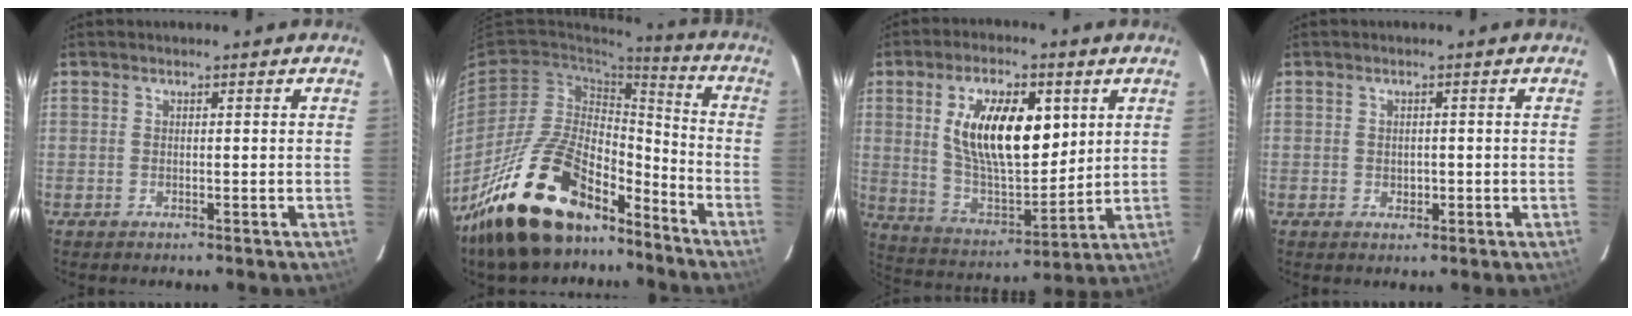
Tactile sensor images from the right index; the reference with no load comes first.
{"total": 24.1, "force": [-17.1, 10.7, 13.2], "torque": [-0.254, 0.012, -0.280]}
{"total": 17.7, "force": [5.2, 8.1, 14.8], "torque": [-0.262, 0.002, 0.103]}
{"total": 1.8, "force": [-0.1, 1.6, 0.9], "torque": [-0.011, 0.002, 0.001]}